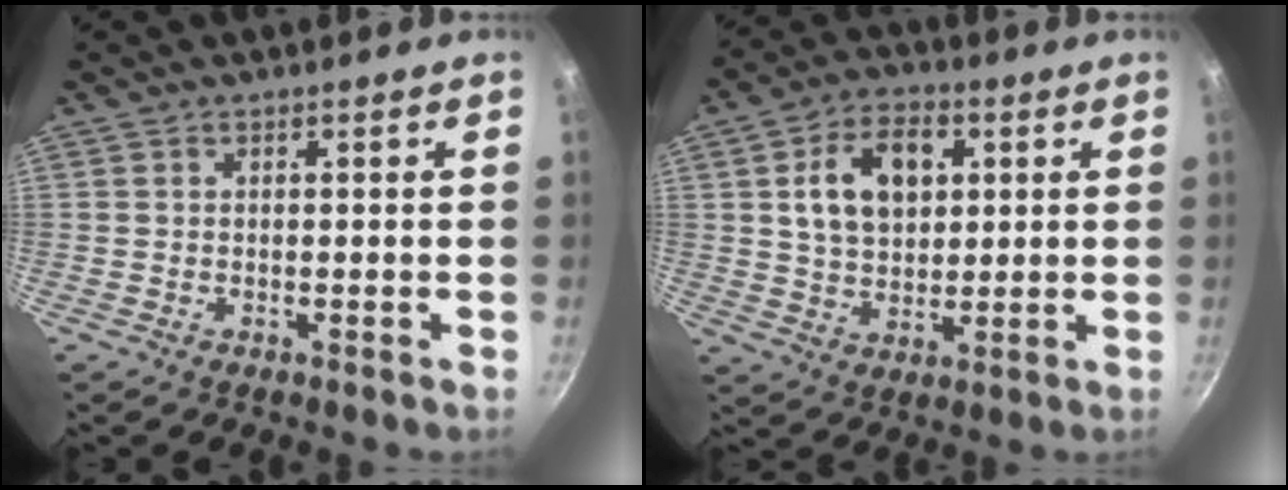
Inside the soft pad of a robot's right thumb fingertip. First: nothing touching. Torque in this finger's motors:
{"motor_torque": [-0.97, 1.57, 0.84, -0.11, 0.10]}